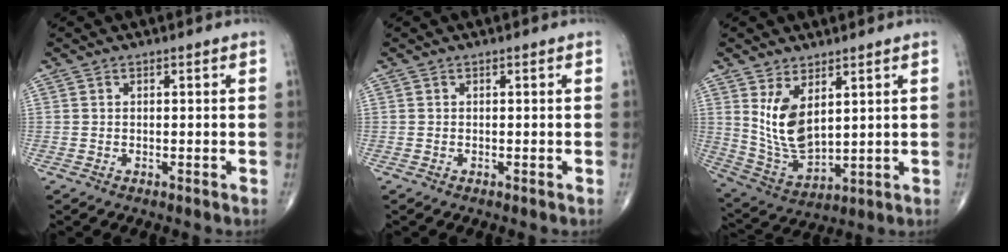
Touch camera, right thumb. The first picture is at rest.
{"total": 0.0}
{"total": 10.3, "force": [3.6, 5.2, 8.1], "torque": [-0.144, -0.030, 0.088]}